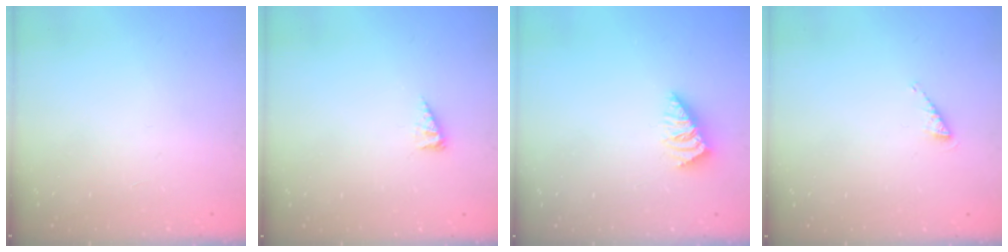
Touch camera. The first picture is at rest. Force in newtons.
{"total": 2.8, "press": 2.8, "slide": 0.4}
{"total": 1.3, "press": 1.2, "slide": 0.3}
{"total": 3.2, "press": 3.2, "slide": 0.4}